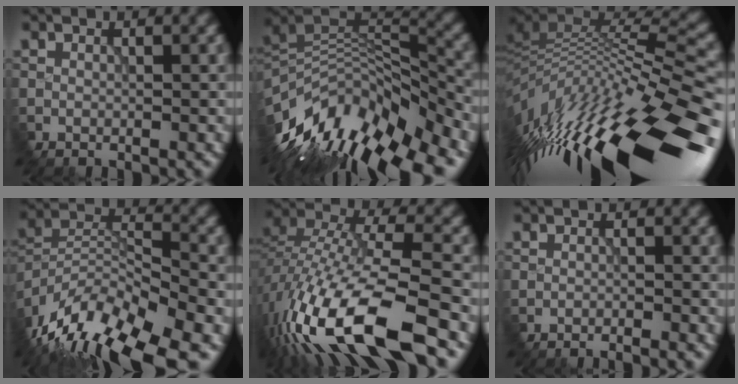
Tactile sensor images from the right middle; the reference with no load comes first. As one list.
[{"total": 12.2, "force": [-6.0, 5.5, 9.1], "torque": [-0.210, 0.012, -0.108]}, {"total": 14.7, "force": [-4.0, 4.8, 13.3], "torque": [-0.258, 0.006, -0.067]}, {"total": 14.1, "force": [-9.9, 5.3, 8.5], "torque": [-0.195, -0.014, -0.155]}, {"total": 13.3, "force": [-6.9, 4.3, 10.5], "torque": [-0.242, -0.003, -0.129]}, {"total": 2.4, "force": [-2.4, 0.0, 0.1], "torque": [-0.011, -0.002, -0.034]}]